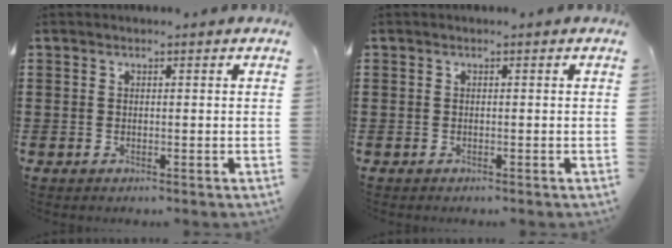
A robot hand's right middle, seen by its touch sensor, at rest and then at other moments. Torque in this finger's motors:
{"motor_torque": [-1.39, 0.75, -0.90, -0.20]}